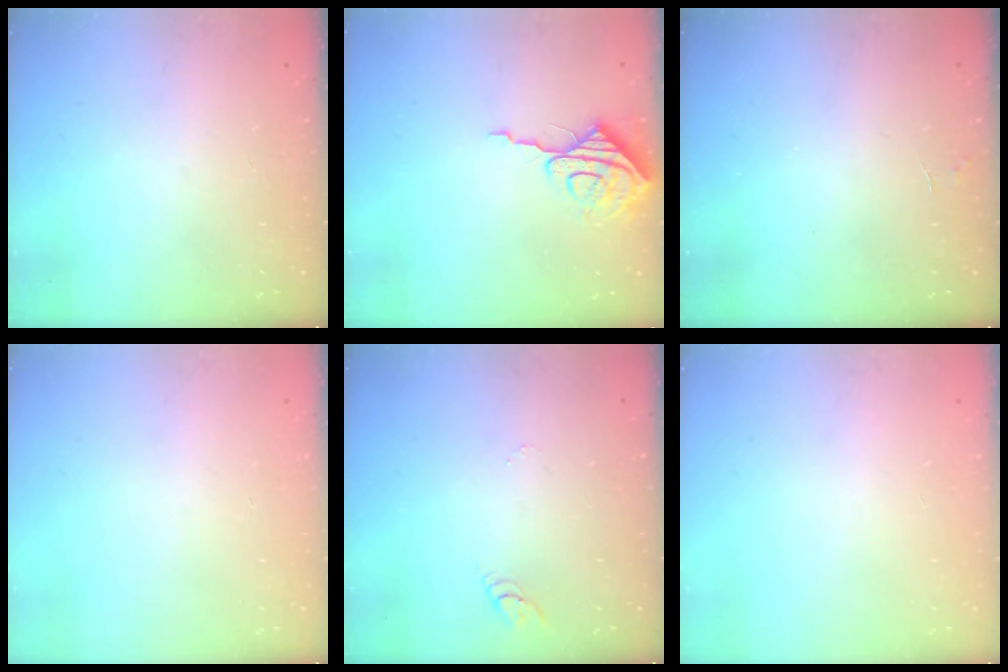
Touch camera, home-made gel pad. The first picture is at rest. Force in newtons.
{"total": 8.7, "press": 8.7, "slide": 0.2}
{"total": 2.2, "press": 2.2, "slide": 0.2}
{"total": 0.0}
{"total": 3.1, "press": 3.1, "slide": 0.3}
{"total": 0.0}